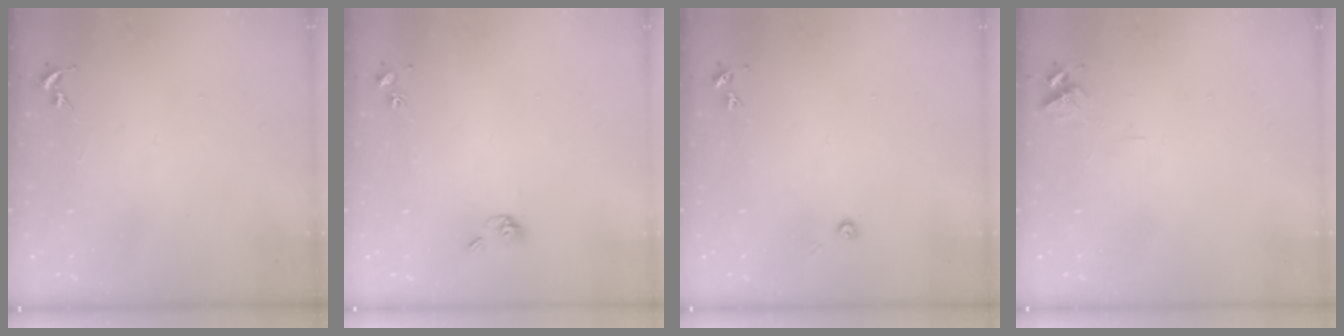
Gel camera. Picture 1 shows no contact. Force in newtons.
{"total": 6.0, "press": 5.6, "slide": 2.1}
{"total": 3.5, "press": 3.5, "slide": 0.2}
{"total": 6.4, "press": 6.4, "slide": 0.8}